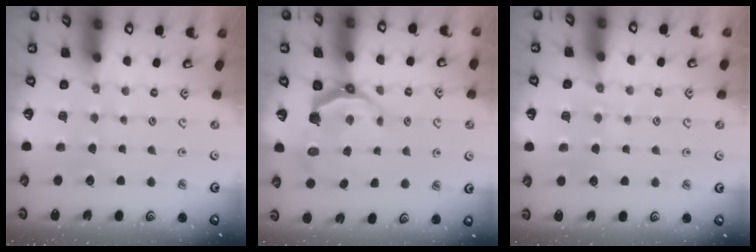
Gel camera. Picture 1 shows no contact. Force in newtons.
{"total": 6.3, "press": 4.5, "slide": 4.3}
{"total": 4.7, "press": 4.7, "slide": 0.5}